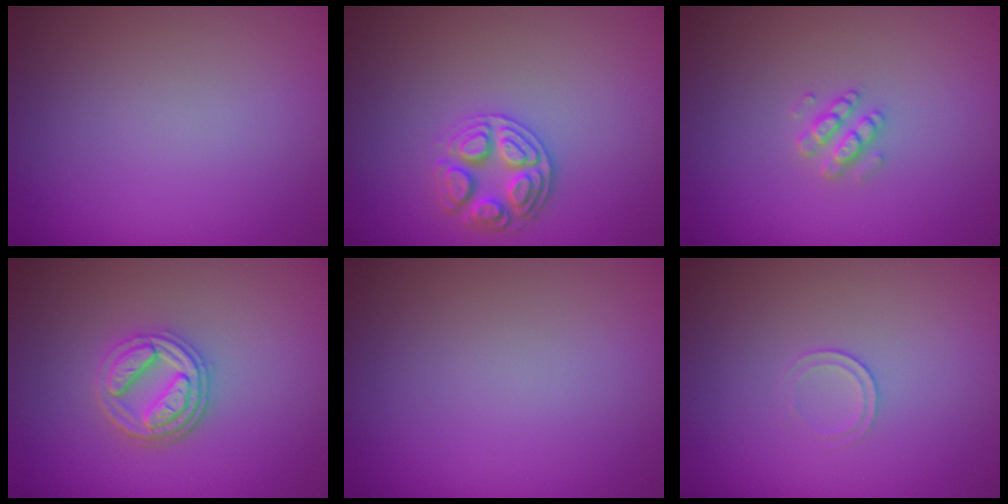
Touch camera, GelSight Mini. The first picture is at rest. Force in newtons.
{"total": 2.8, "press": 2.7, "slide": 0.6}
{"total": 1.9, "press": 1.9, "slide": 0.3}
{"total": 3.8, "press": 3.2, "slide": 2.1}
{"total": 0.0}
{"total": 0.7, "press": 0.3, "slide": 0.6}